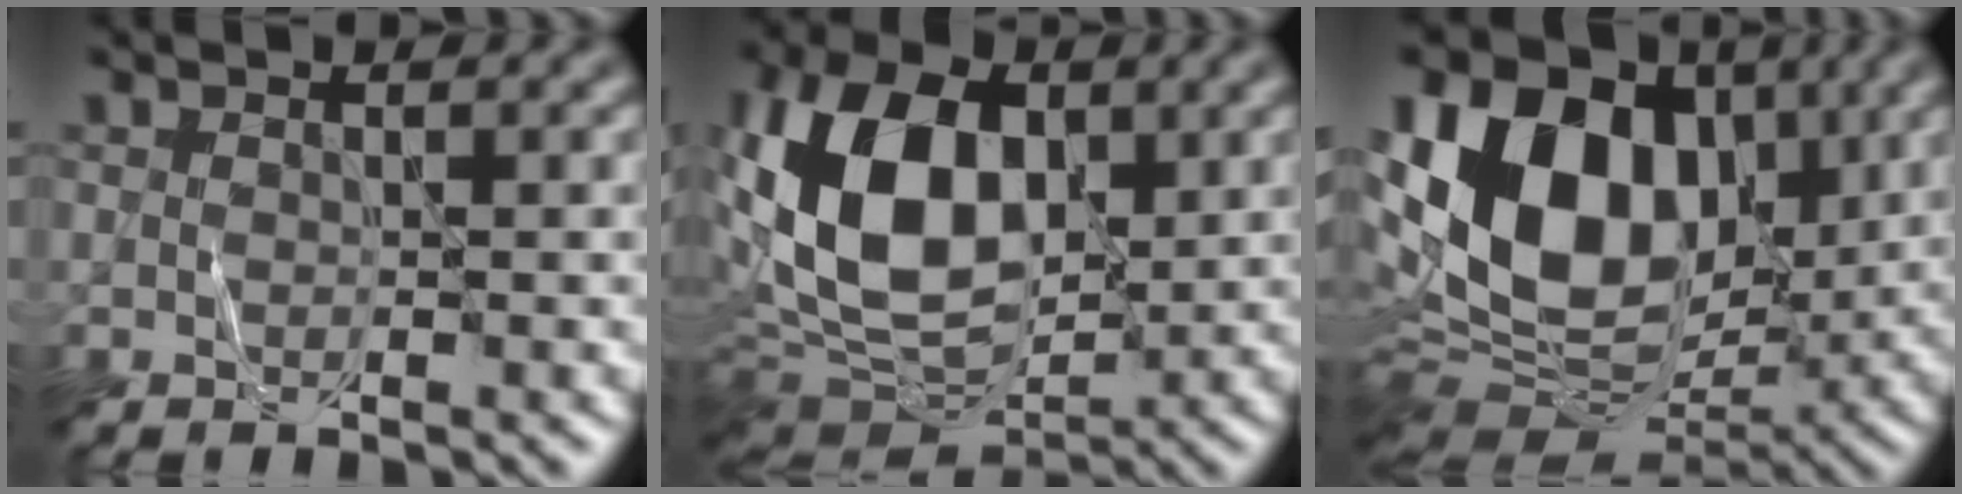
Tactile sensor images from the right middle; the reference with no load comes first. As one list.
[{"total": 12.1, "force": [2.1, 8.1, 8.7], "torque": [-0.180, 0.005, 0.035]}, {"total": 17.1, "force": [4.0, 11.8, 11.7], "torque": [-0.206, 0.024, 0.067]}]